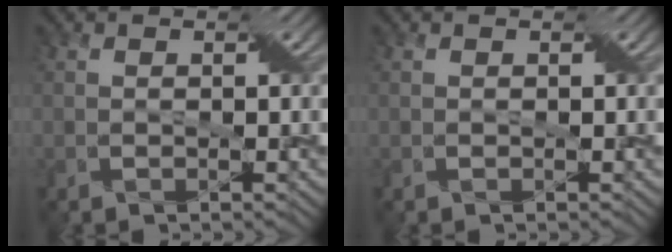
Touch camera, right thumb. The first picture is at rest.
{"total": 0.0}